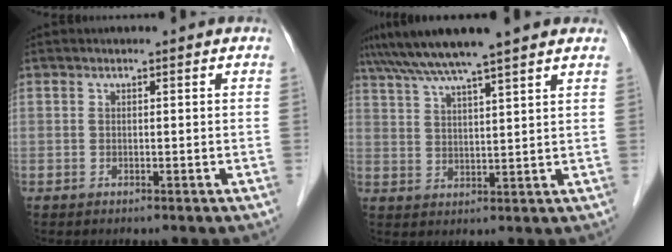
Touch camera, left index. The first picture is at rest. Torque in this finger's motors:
{"motor_torque": [1.07, -1.08, 0.83, 0.21]}